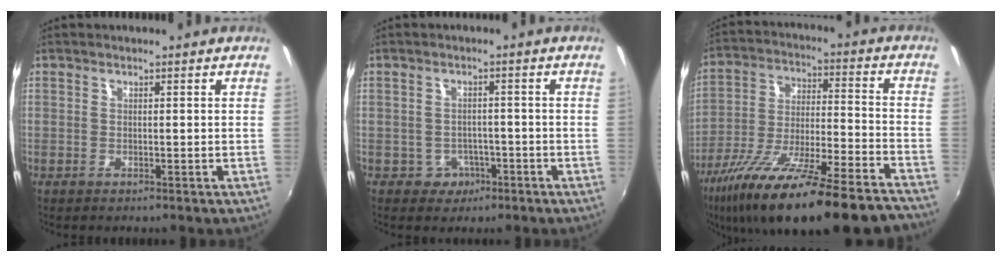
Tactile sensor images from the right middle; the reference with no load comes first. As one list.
[{"total": 3.8, "force": [-1.9, 3.3, 0.6], "torque": [-0.021, 0.009, -0.021]}, {"total": 27.2, "force": [-21.7, 3.7, 16.0], "torque": [-0.280, -0.068, -0.333]}]